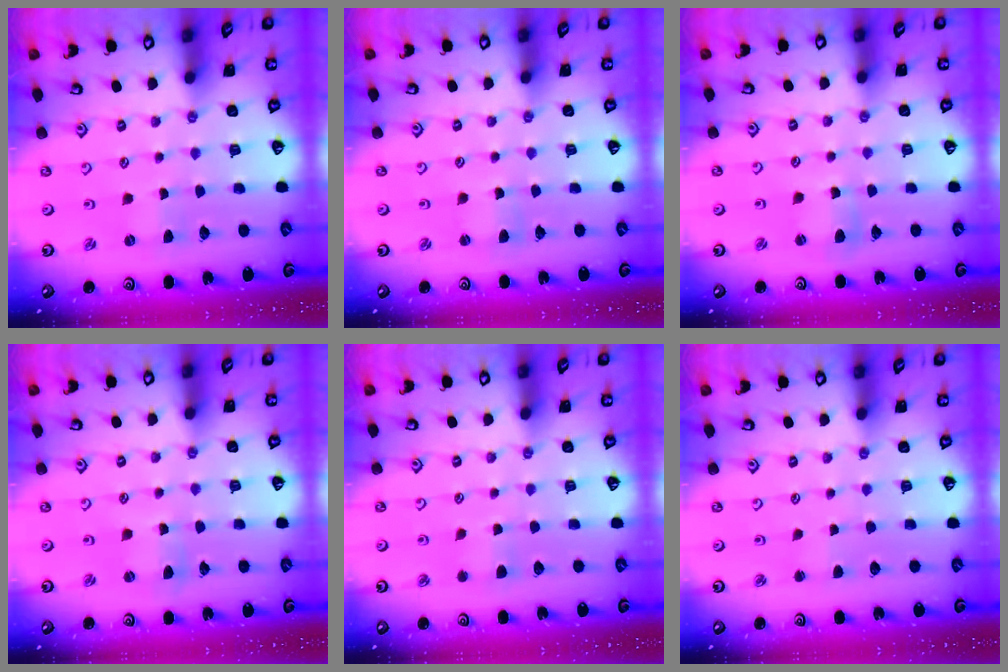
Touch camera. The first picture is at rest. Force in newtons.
{"total": 2.2, "press": 2.1, "slide": 0.3}
{"total": 3.7, "press": 3.7, "slide": 0.3}
{"total": 2.3, "press": 2.3, "slide": 0.3}
{"total": 2.8, "press": 2.8, "slide": 0.5}
{"total": 2.3, "press": 2.3, "slide": 0.2}